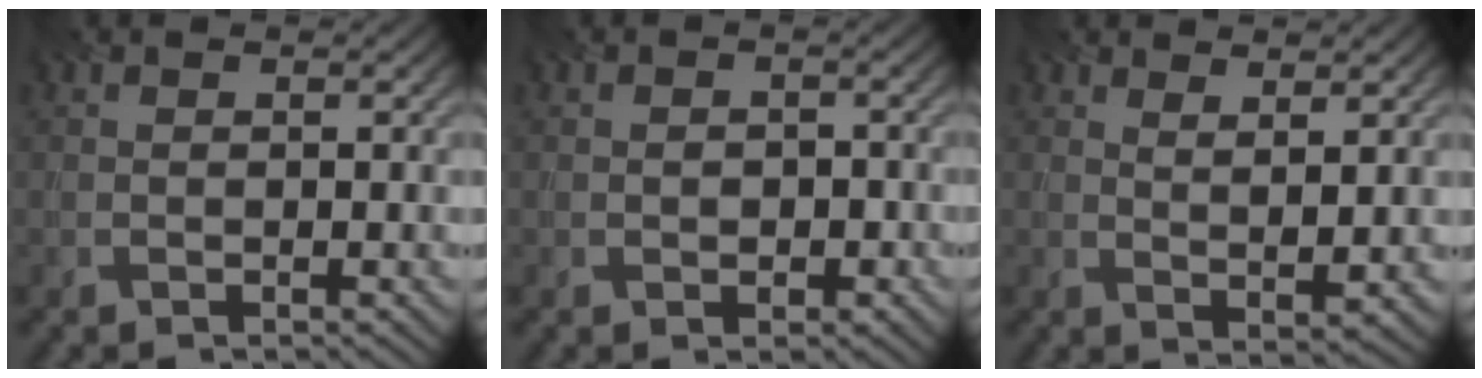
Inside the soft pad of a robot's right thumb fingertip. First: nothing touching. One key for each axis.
{"total": 1.6, "fx": -0.3, "fy": 1.3, "fz": 0.7, "tx": -0.013, "ty": -0.005, "tz": -0.006}
{"total": 2.7, "fx": 2.0, "fy": 0.5, "fz": 1.7, "tx": -0.037, "ty": -0.010, "tz": 0.041}